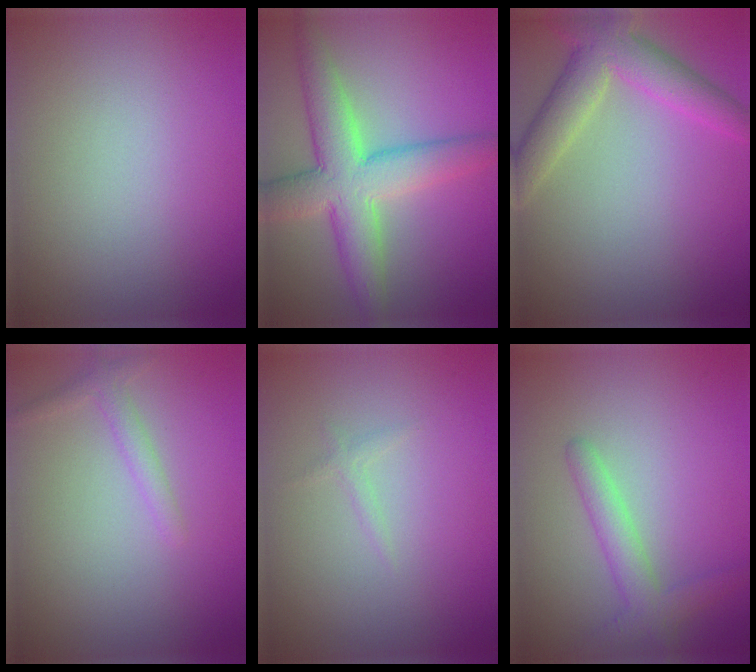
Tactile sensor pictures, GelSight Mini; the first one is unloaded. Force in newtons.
{"total": 7.3, "press": 7.3, "slide": 0.4}
{"total": 5.2, "press": 5.2, "slide": 0.3}
{"total": 1.4, "press": 1.4, "slide": 0.1}
{"total": 0.7, "press": 0.7, "slide": 0.0}
{"total": 2.1, "press": 2.1, "slide": 0.2}